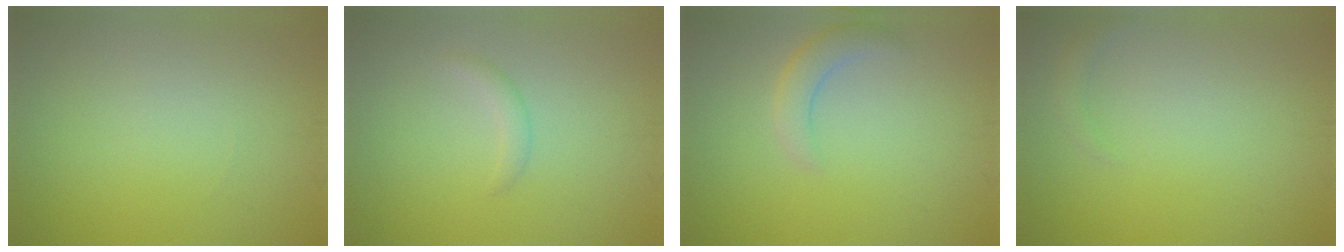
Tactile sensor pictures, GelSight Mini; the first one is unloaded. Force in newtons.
{"total": 1.1, "press": 1.1, "slide": 0.1}
{"total": 2.4, "press": 2.4, "slide": 0.2}
{"total": 0.9, "press": 0.9, "slide": 0.1}